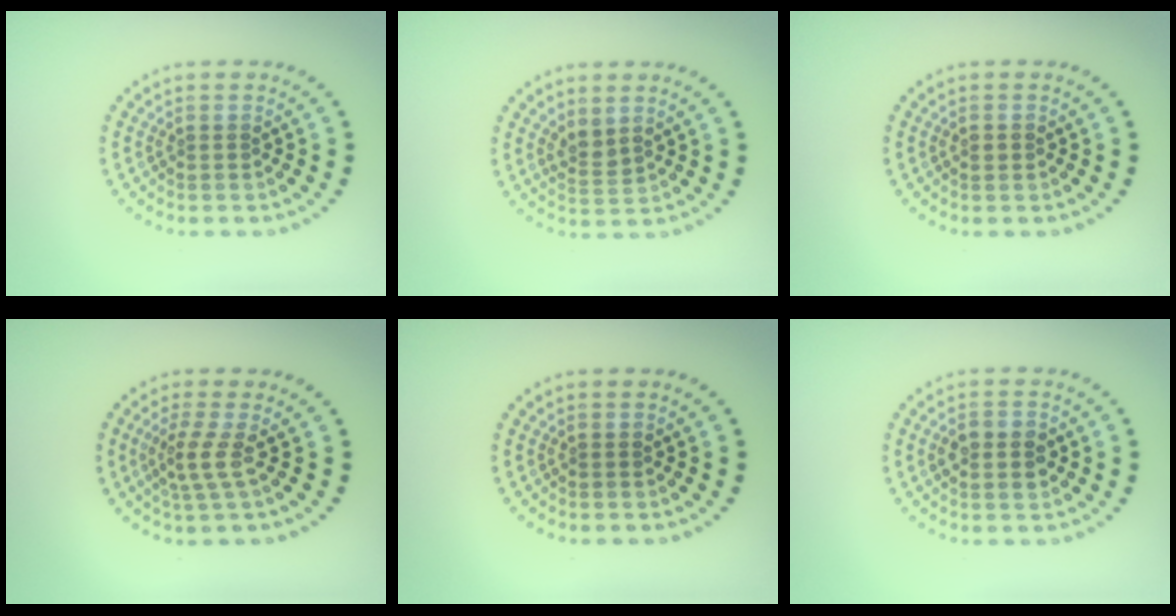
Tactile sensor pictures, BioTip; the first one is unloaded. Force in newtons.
{"total": 1.6, "press": 1.3, "slide": 0.9}
{"total": 0.9, "press": 0.9, "slide": 0.1}
{"total": 2.4, "press": 1.6, "slide": 1.7}
{"total": 0.0}
{"total": 2.9, "press": 2.8, "slide": 0.2}